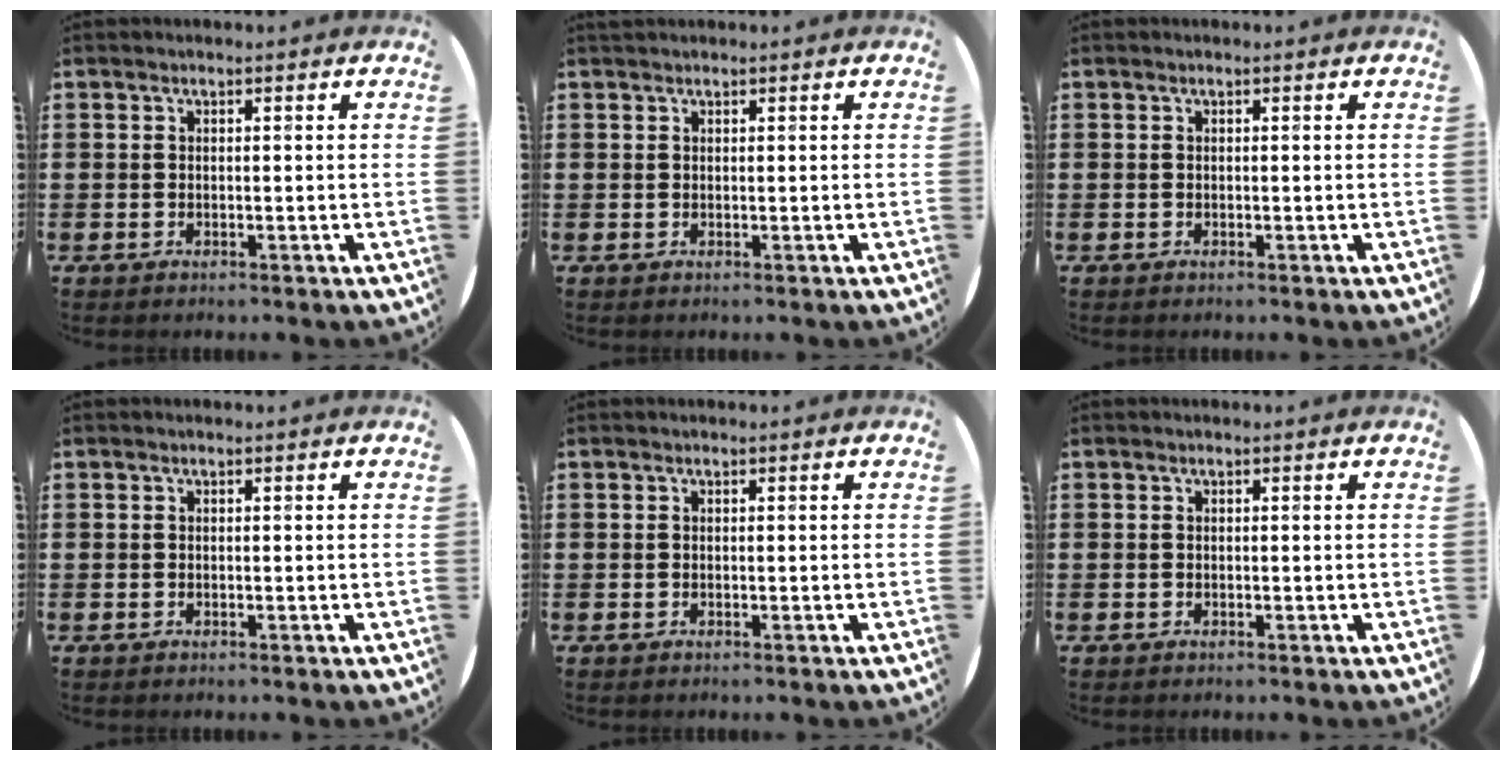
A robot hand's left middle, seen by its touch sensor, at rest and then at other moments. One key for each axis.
{"total": 0.6, "fx": 0.5, "fy": 0.3, "fz": -0.2, "tx": 0.012, "ty": 0.002, "tz": 0.007}
{"total": 0.0}
{"total": 0.0}
{"total": 0.0}
{"total": 0.0}